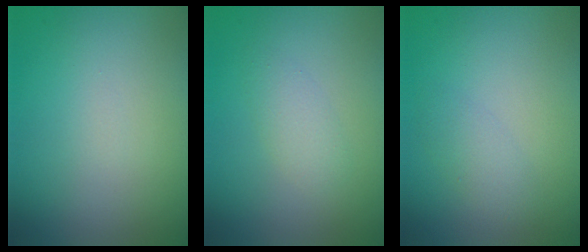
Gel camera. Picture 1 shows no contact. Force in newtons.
{"total": 1.7, "press": 1.7, "slide": 0.1}
{"total": 0.7, "press": 0.7, "slide": 0.1}